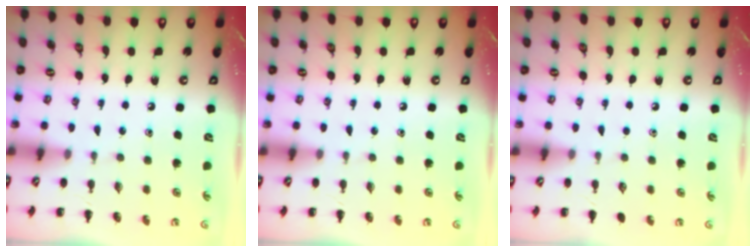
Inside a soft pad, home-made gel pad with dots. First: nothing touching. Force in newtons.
{"total": 0.0}
{"total": 0.0}